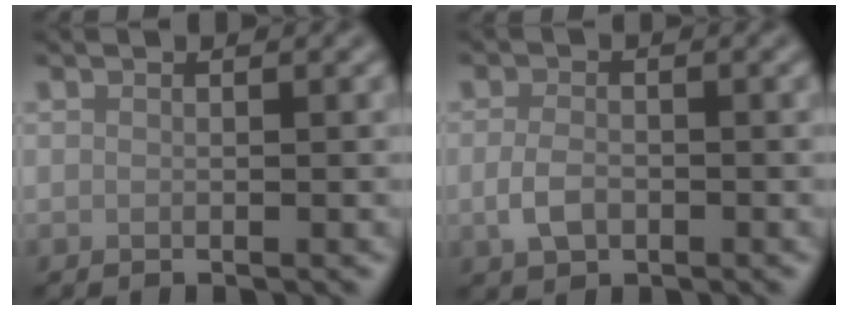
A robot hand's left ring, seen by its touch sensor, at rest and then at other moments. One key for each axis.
{"total": 2.4, "fx": -0.6, "fy": 1.7, "fz": 1.6, "tx": -0.035, "ty": -0.004, "tz": -0.015}